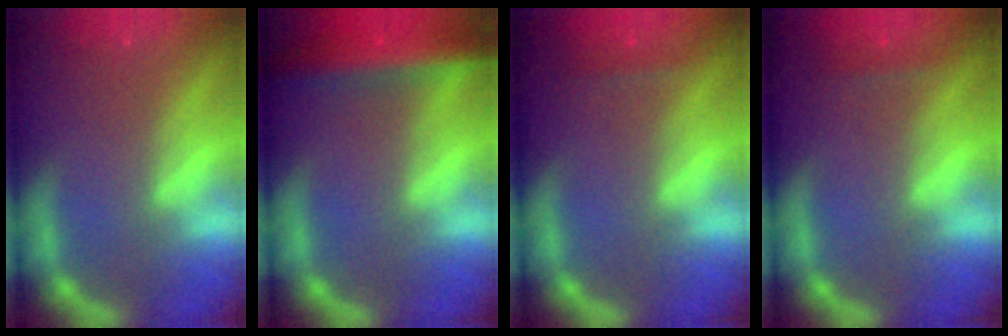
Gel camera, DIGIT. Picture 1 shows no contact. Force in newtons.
{"total": 6.4}
{"total": 0.9}
{"total": 0.9}